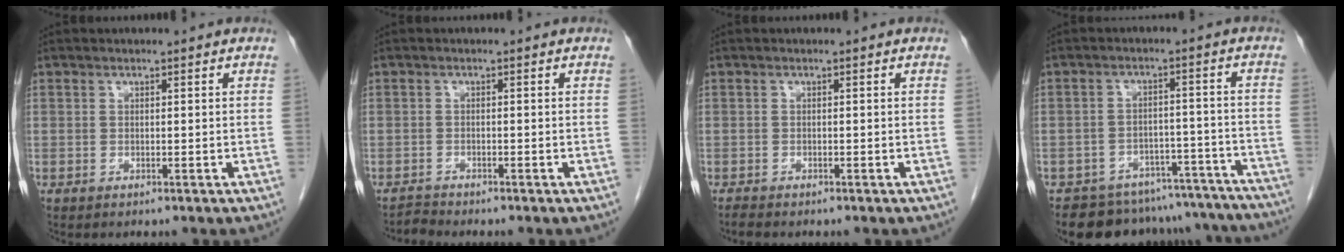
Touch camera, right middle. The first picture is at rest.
{"total": 1.3, "force": [-1.1, -0.3, -0.4], "torque": [0.007, -0.011, -0.022]}
{"total": 0.8, "force": [-0.8, 0.0, 0.2], "torque": [-0.015, -0.005, -0.016]}
{"total": 17.7, "force": [-16.2, 6.3, 3.1], "torque": [-0.028, 0.026, -0.195]}